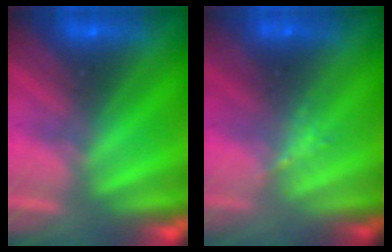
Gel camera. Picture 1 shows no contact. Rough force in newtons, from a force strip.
{"total": 1.3}